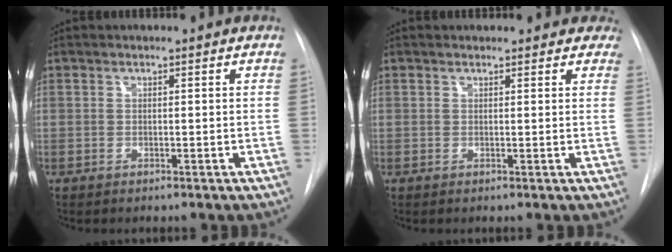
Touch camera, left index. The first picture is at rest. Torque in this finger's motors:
{"motor_torque": [0.05, -0.16, -0.11, 0.00]}